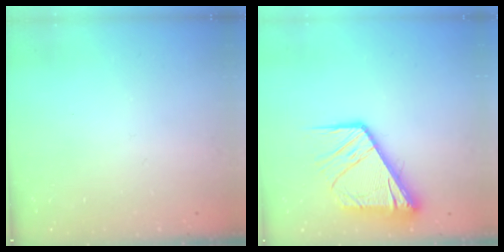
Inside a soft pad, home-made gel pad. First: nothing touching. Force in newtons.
{"total": 16.4, "press": 16.3, "slide": 1.6}